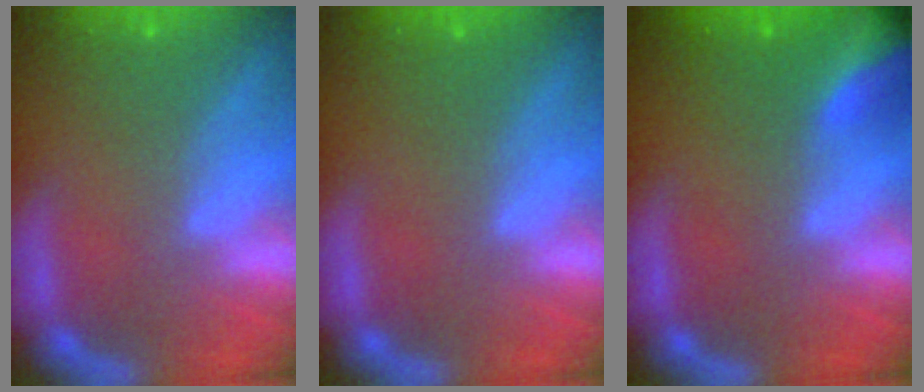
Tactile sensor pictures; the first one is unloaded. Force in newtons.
{"total": 0.0}
{"total": 5.9}